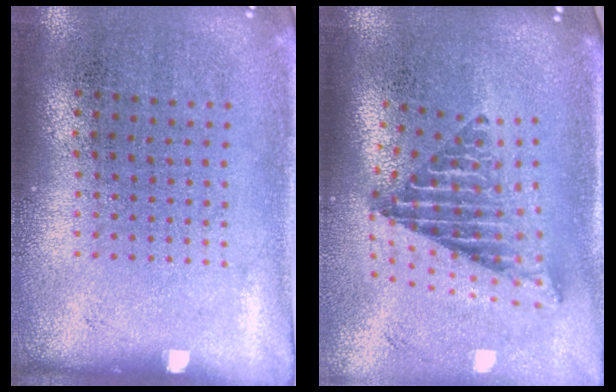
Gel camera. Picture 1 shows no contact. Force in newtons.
{"total": 2.4, "press": 1.6, "slide": 1.9}